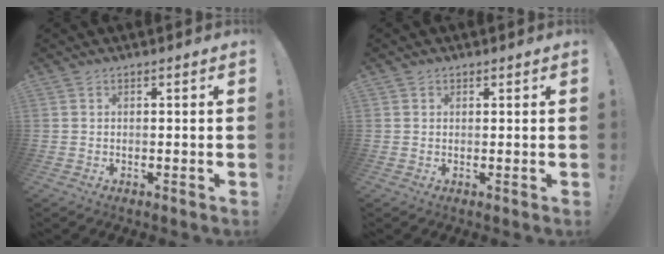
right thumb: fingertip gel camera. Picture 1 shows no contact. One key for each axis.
{"total": 0.9, "fx": 0.6, "fy": 0.7, "fz": -0.1, "tx": 0.007, "ty": -0.002, "tz": 0.012}